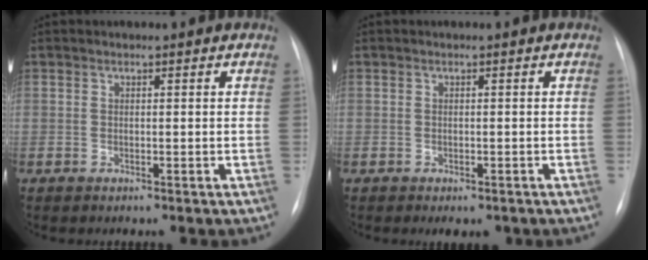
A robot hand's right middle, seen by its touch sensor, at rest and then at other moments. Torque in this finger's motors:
{"motor_torque": [0.17, -0.18, -0.02, 0.00]}